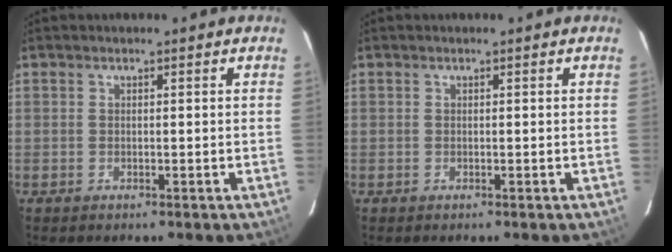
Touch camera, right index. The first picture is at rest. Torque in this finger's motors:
{"motor_torque": [0.00, 0.00, 0.04, 0.00]}